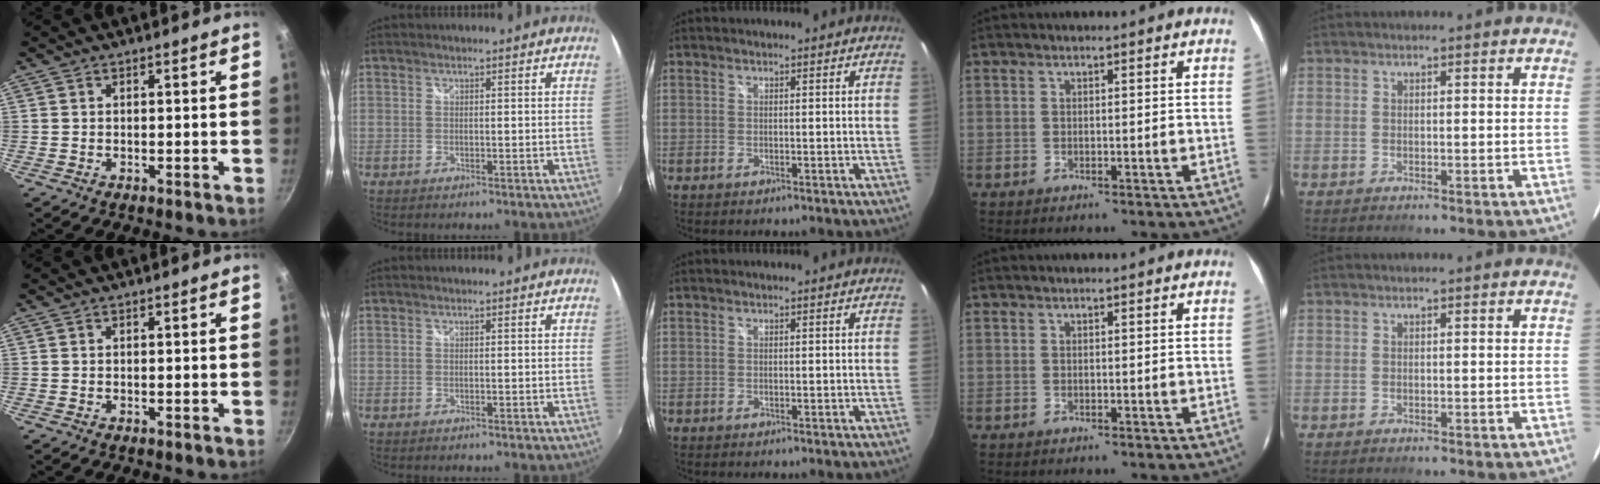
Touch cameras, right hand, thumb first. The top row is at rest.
{}